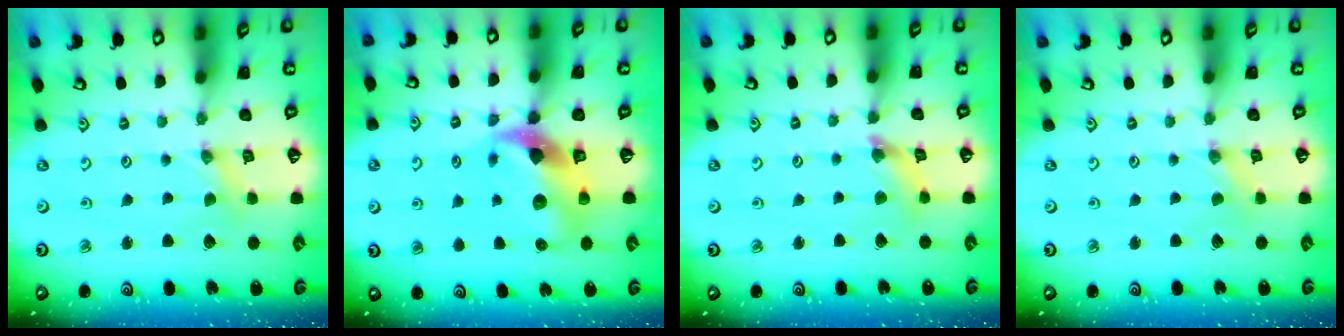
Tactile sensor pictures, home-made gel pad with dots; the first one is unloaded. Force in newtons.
{"total": 12.3, "press": 12.2, "slide": 1.7}
{"total": 5.0, "press": 5.0, "slide": 0.5}
{"total": 0.0}